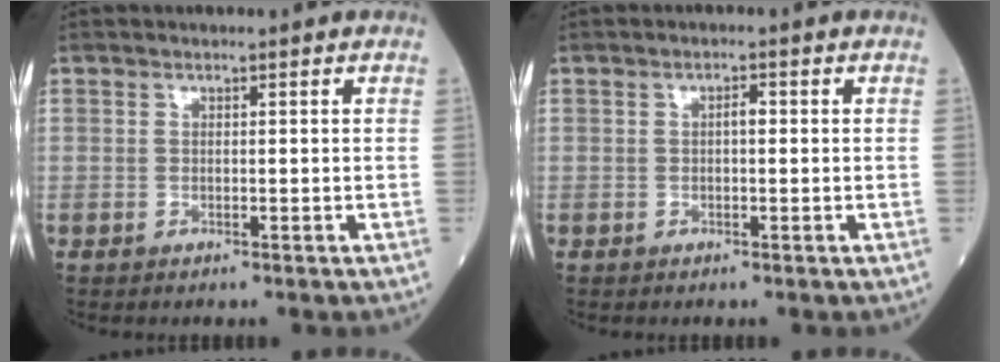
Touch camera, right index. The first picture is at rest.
{"total": 1.3, "force": [0.0, 0.5, 1.2], "torque": [-0.017, 0.004, -0.001]}